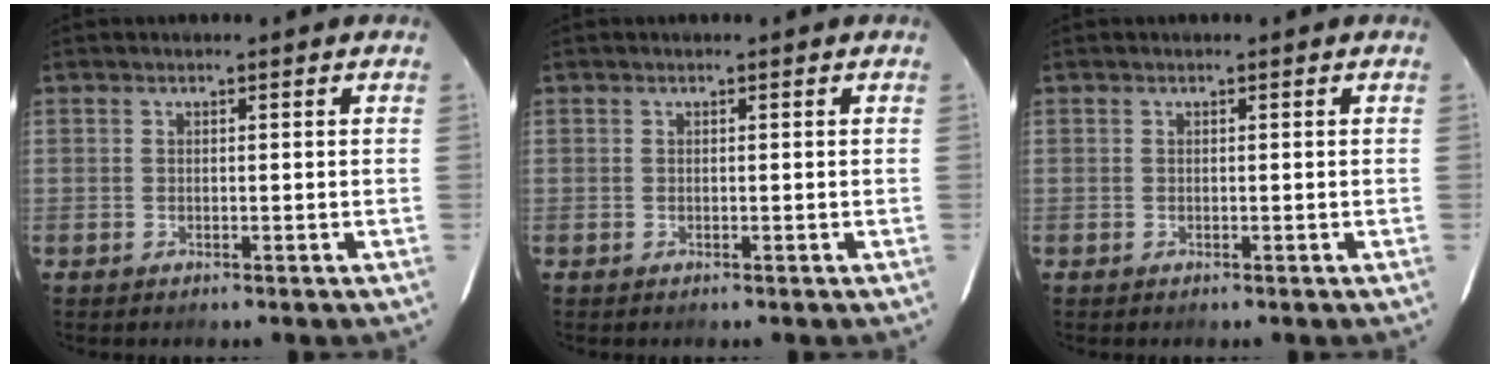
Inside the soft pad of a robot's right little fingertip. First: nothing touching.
{"total": 0.0}
{"total": 0.0}